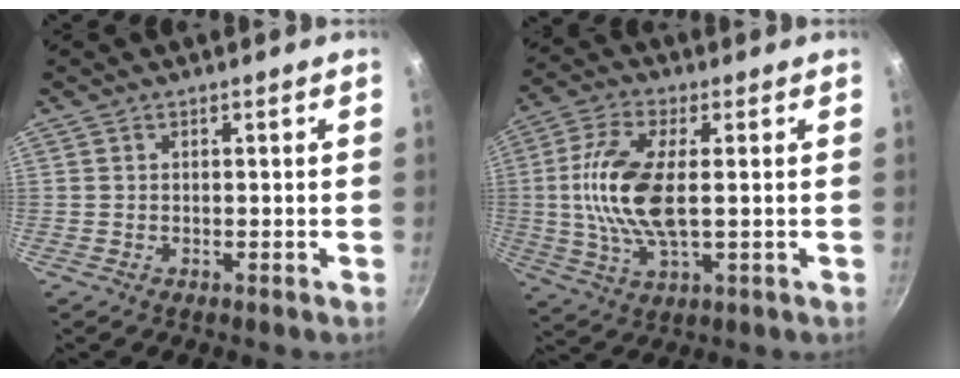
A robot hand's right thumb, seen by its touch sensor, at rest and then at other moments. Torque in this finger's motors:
{"motor_torque": [1.93, 1.70, 1.74, -0.95, 0.34]}